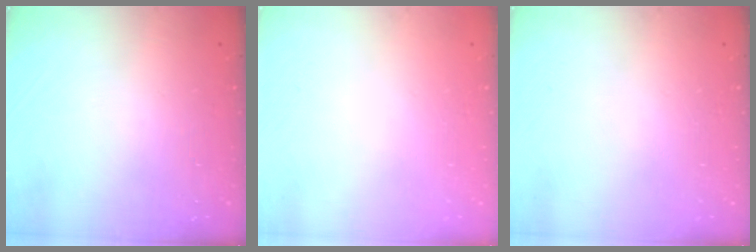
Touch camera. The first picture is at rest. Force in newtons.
{"total": 0.0}
{"total": 0.0}